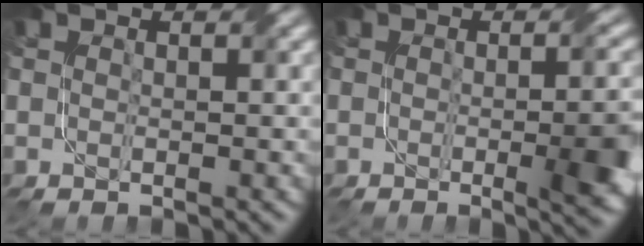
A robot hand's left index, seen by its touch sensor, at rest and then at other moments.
{"total": 8.2, "force": [-1.1, 2.7, 7.7], "torque": [-0.078, -0.007, -0.012]}